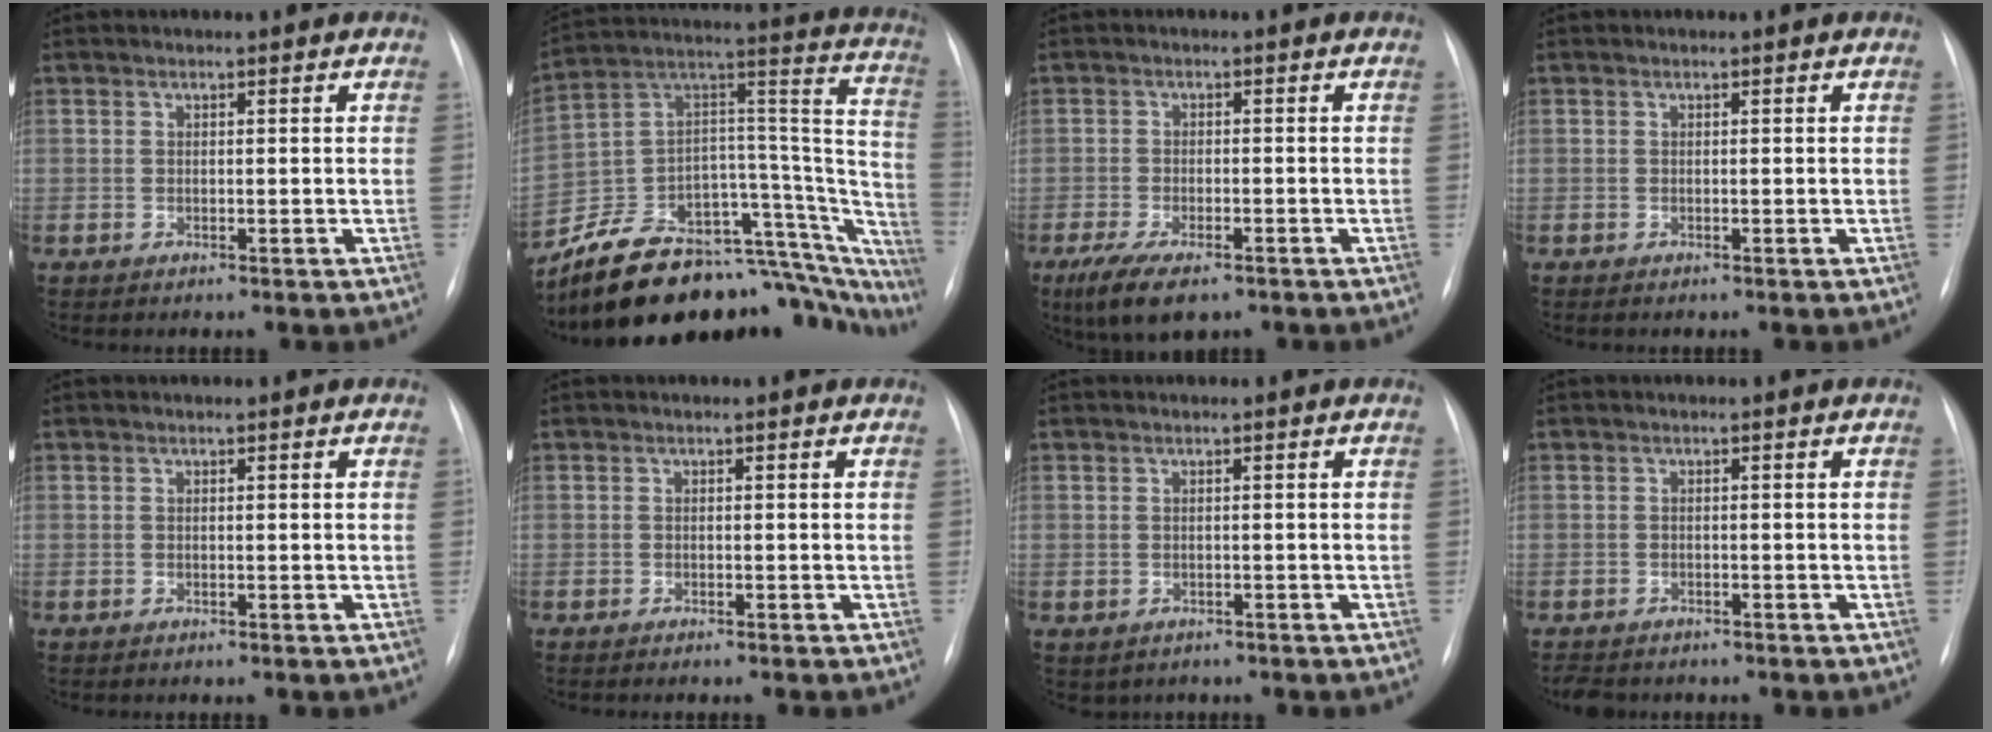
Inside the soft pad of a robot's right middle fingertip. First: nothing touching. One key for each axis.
{"total": 34.2, "fx": -28.6, "fy": 12.6, "fz": 13.9, "tx": -0.143, "ty": 0.039, "tz": -0.390}
{"total": 7.9, "fx": -5.3, "fy": 2.6, "fz": 5.2, "tx": -0.095, "ty": -0.017, "tz": -0.084}
{"total": 0.0}
{"total": 0.0}
{"total": 1.3, "fx": -1.0, "fy": -0.1, "fz": 0.7, "tx": -0.009, "ty": -0.002, "tz": -0.011}
{"total": 1.7, "fx": -1.0, "fy": 1.4, "fz": 0.3, "tx": -0.007, "ty": 0.001, "tz": -0.007}
{"total": 3.6, "fx": -3.1, "fy": 1.5, "fz": 0.9, "tx": -0.013, "ty": -0.005, "tz": -0.044}